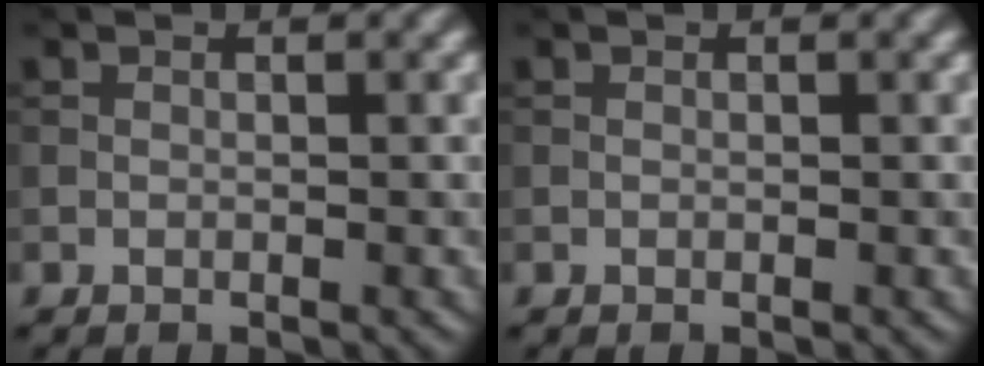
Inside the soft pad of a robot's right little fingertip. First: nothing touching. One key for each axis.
{"total": 0.0}